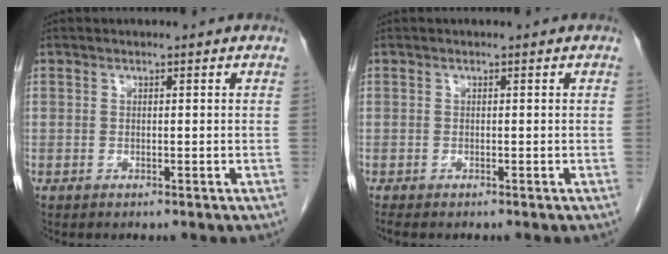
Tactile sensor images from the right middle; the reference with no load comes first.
{"total": 0.9, "force": [-0.8, 0.1, 0.4], "torque": [-0.007, -0.002, -0.011]}